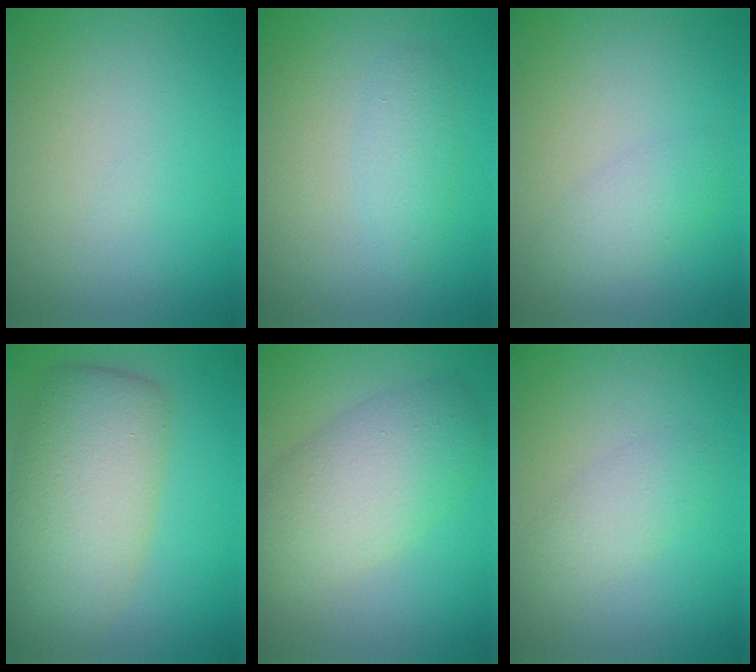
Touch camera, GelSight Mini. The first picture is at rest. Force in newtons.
{"total": 1.7, "press": 1.7, "slide": 0.0}
{"total": 2.1, "press": 2.1, "slide": 0.1}
{"total": 8.2, "press": 8.2, "slide": 0.3}
{"total": 6.5, "press": 6.5, "slide": 0.3}
{"total": 2.1, "press": 2.1, "slide": 0.0}